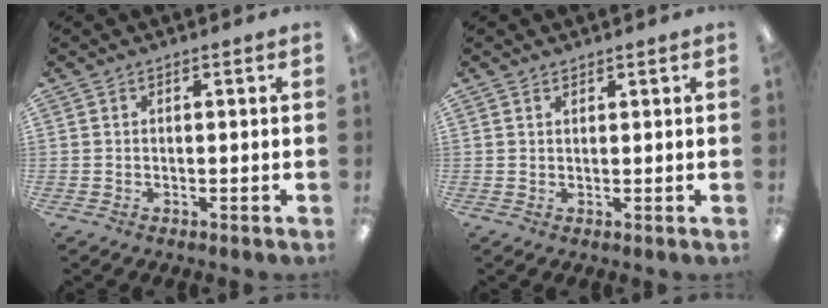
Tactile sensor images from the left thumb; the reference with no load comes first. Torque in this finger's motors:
{"motor_torque": [-0.07, -0.19, -0.13, -0.11, -0.03]}